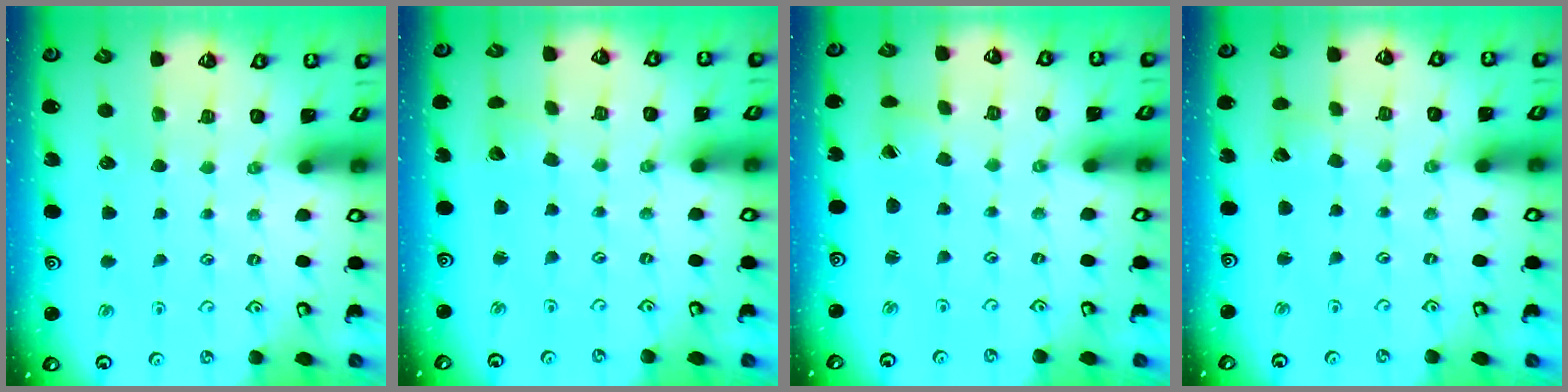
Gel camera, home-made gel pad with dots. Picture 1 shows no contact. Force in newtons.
{"total": 2.7, "press": 2.7, "slide": 0.2}
{"total": 0.5, "press": 0.5, "slide": 0.1}
{"total": 3.8, "press": 3.8, "slide": 0.4}